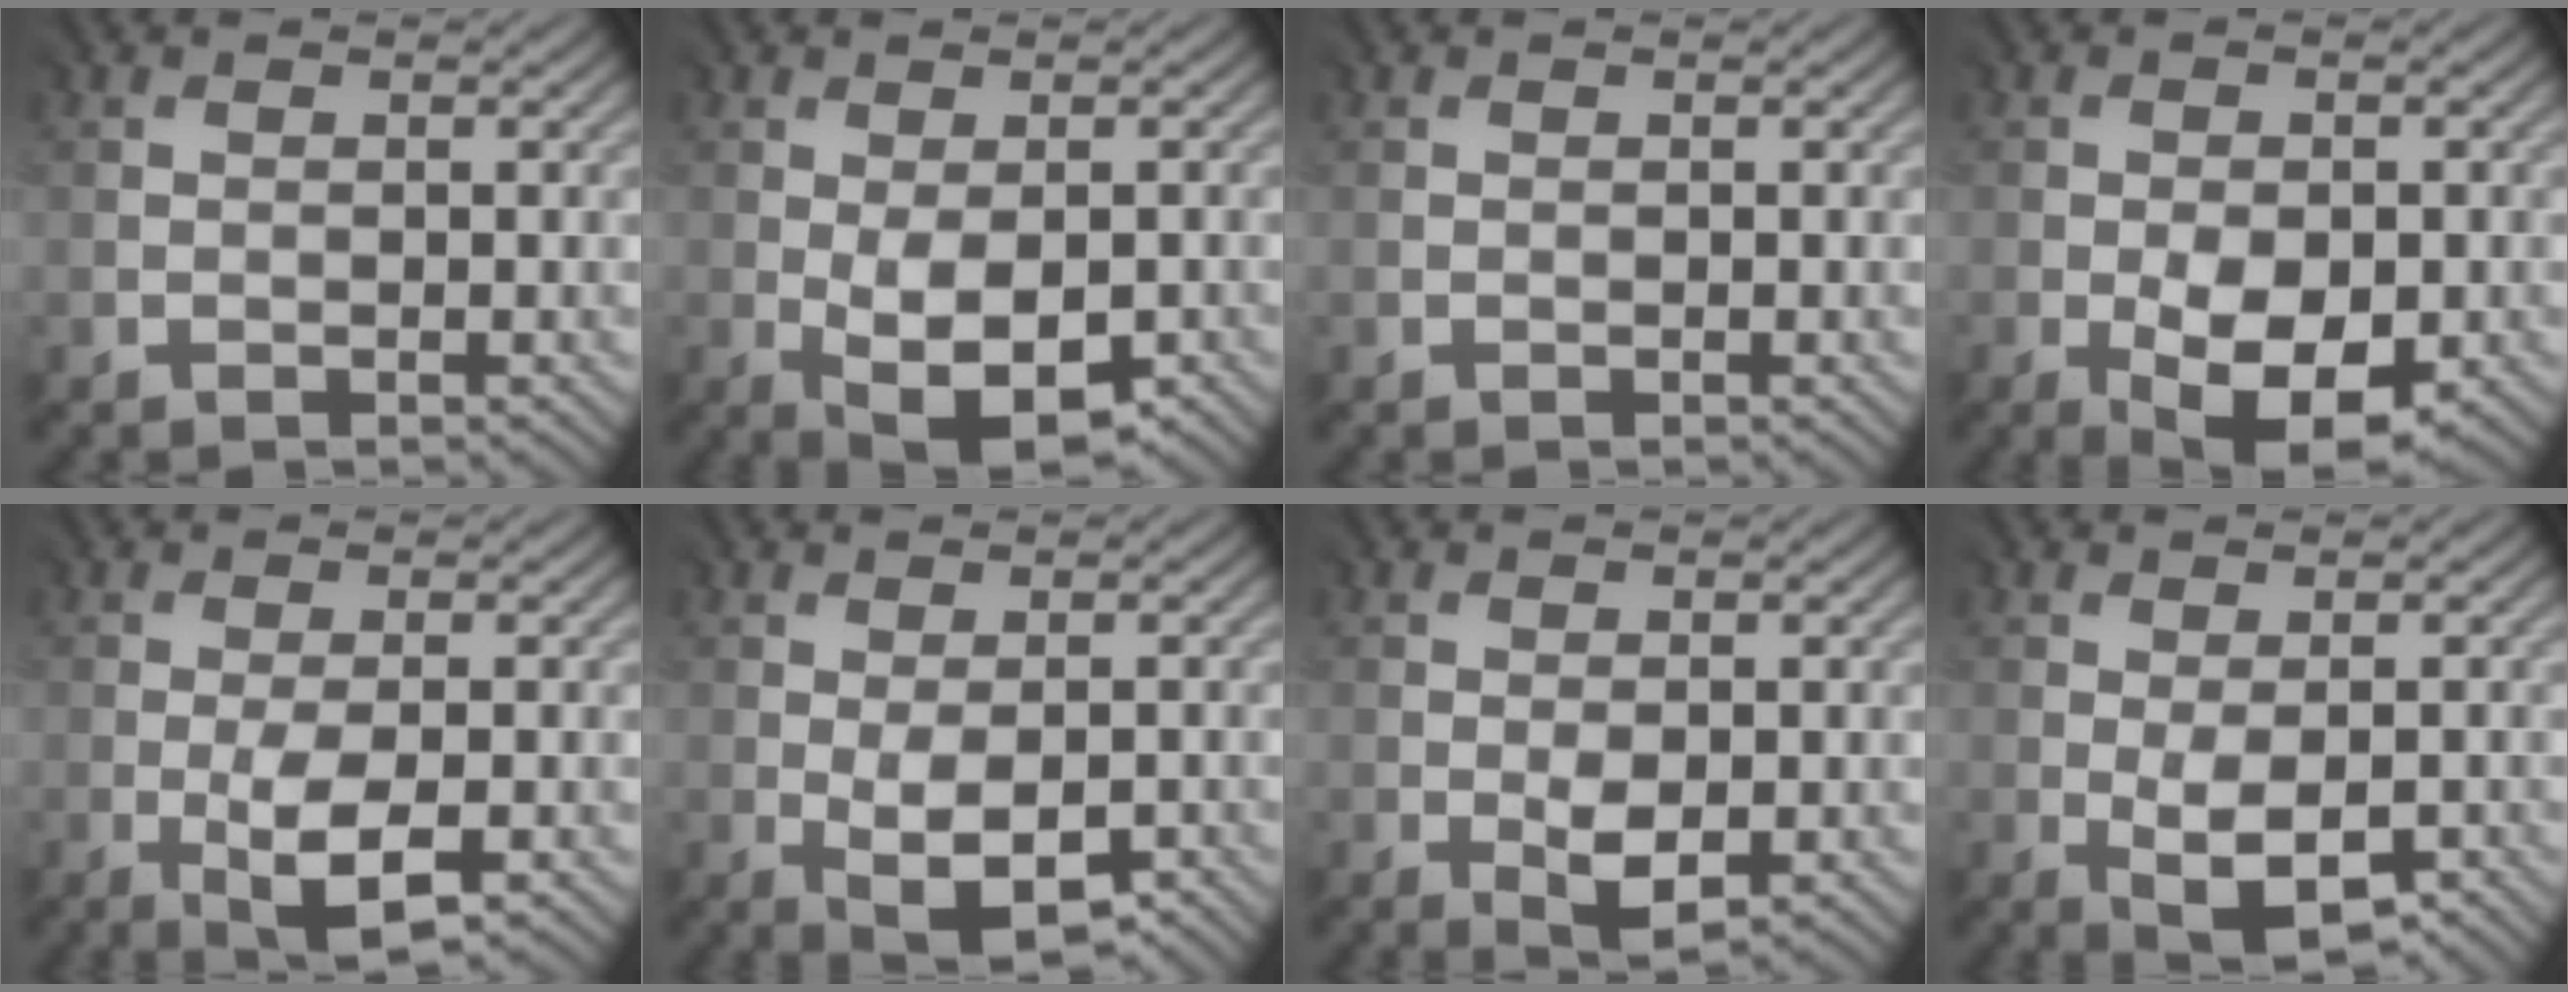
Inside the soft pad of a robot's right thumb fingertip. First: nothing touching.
{"total": 7.0, "force": [-2.2, 3.7, 5.5], "torque": [-0.114, -0.020, -0.029]}
{"total": 0.0}
{"total": 8.5, "force": [-3.3, 4.5, 6.5], "torque": [-0.115, -0.024, -0.050]}
{"total": 5.1, "force": [-2.0, 1.7, 4.4], "torque": [-0.092, -0.009, -0.033]}
{"total": 5.3, "force": [-1.7, 2.8, 4.2], "torque": [-0.091, -0.019, -0.022]}
{"total": 3.3, "force": [-0.9, 1.7, 2.6], "torque": [-0.050, -0.006, -0.011]}
{"total": 4.8, "force": [-1.5, 2.5, 3.9], "torque": [-0.086, -0.016, -0.018]}